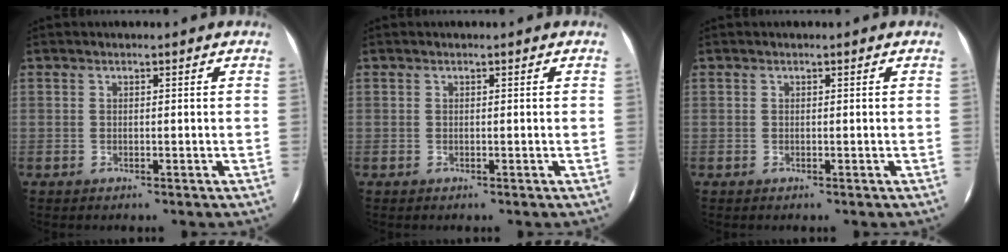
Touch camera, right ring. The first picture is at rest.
{"total": 0.0}
{"total": 0.0}